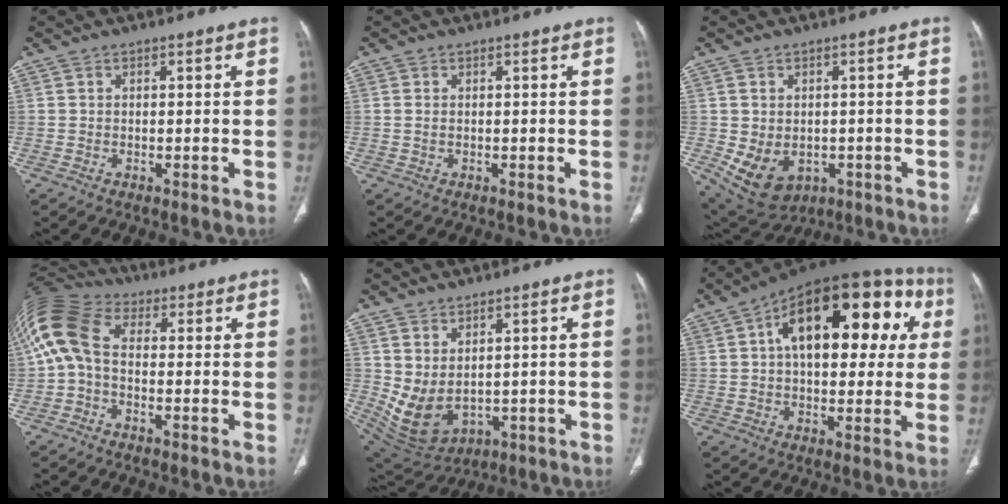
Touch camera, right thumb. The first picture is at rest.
{"total": 0.8, "force": [0.1, 0.5, 0.7], "torque": [-0.020, 0.003, 0.005]}
{"total": 10.8, "force": [-3.0, 8.1, 6.5], "torque": [-0.104, 0.007, -0.021]}
{"total": 12.6, "force": [0.2, 8.0, 9.7], "torque": [-0.214, 0.037, -0.007]}
{"total": 8.9, "force": [0.9, 5.6, 6.9], "torque": [-0.122, -0.013, 0.050]}
{"total": 24.8, "force": [6.3, 12.6, 20.5], "torque": [-0.264, 0.041, 0.086]}